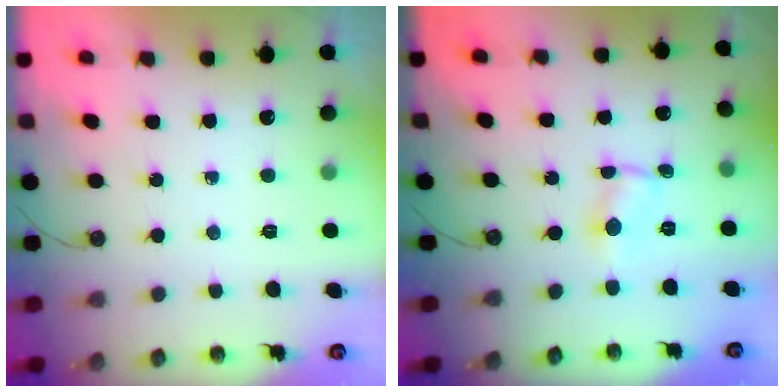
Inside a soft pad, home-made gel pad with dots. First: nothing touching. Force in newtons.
{"total": 0.9, "press": 0.9, "slide": 0.1}